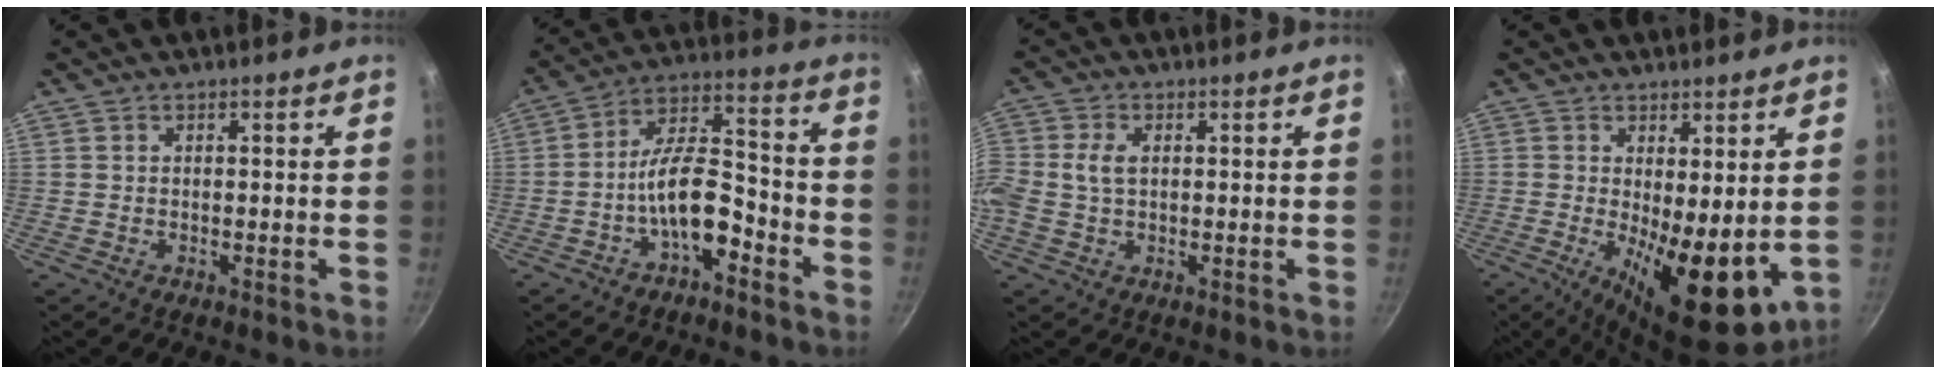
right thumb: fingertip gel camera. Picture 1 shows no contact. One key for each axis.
{"total": 11.0, "fx": -5.1, "fy": 5.0, "fz": 8.4, "tx": -0.123, "ty": 0.060, "tz": -0.091}
{"total": 5.1, "fx": 0.4, "fy": 3.4, "fz": 3.8, "tx": -0.078, "ty": 0.010, "tz": 0.002}
{"total": 13.1, "fx": -0.8, "fy": 4.9, "fz": 12.1, "tx": -0.156, "ty": -0.020, "tz": 0.000}